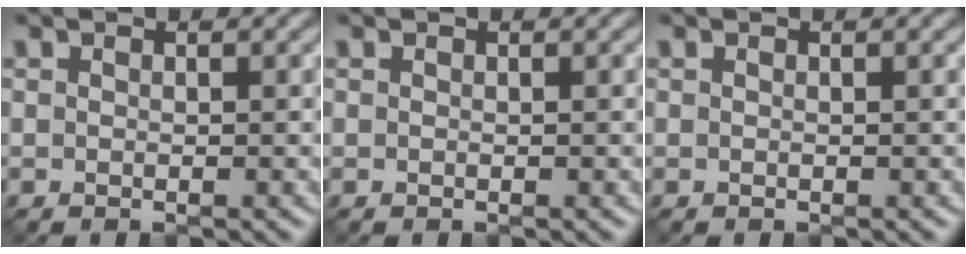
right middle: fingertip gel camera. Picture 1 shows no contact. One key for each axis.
{"total": 0.0}
{"total": 0.0}